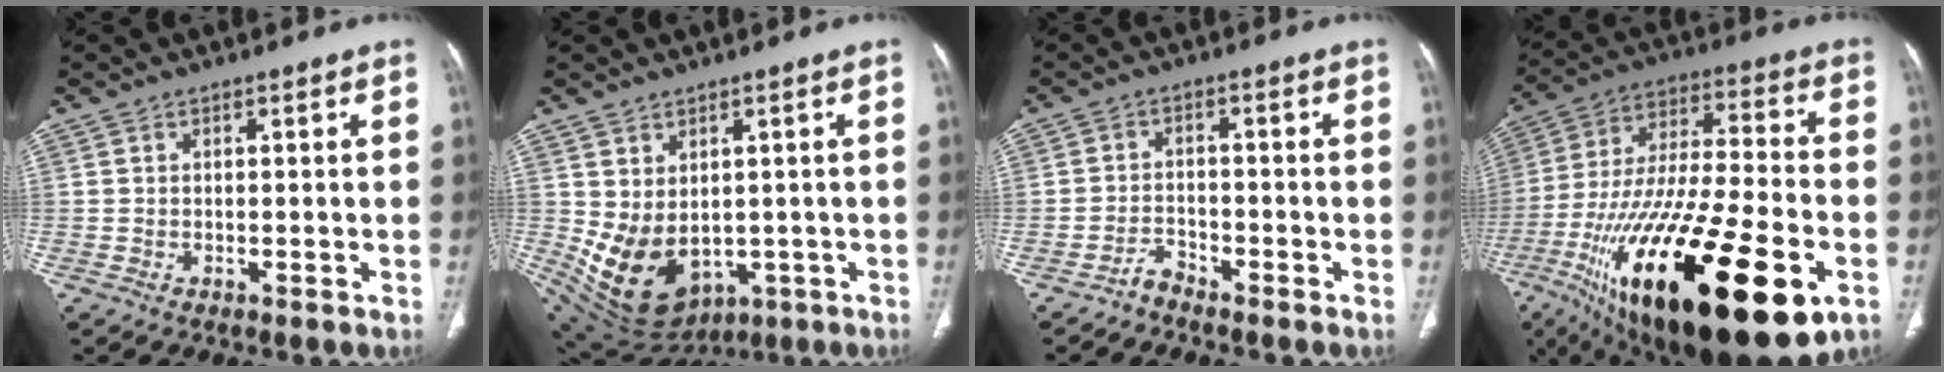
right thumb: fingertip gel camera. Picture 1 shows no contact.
{"total": 12.4, "force": [-1.2, 8.9, 8.6], "torque": [-0.138, -0.008, 0.019]}
{"total": 2.4, "force": [-2.3, 0.6, 0.2], "torque": [-0.005, 0.012, -0.043]}
{"total": 37.5, "force": [-14.6, 12.9, 32.1], "torque": [-0.562, 0.018, -0.232]}